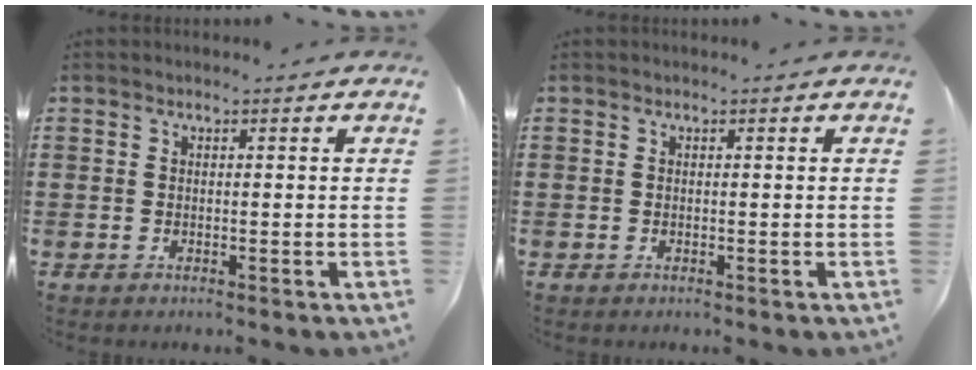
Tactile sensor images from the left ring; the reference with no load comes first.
{"total": 0.0}